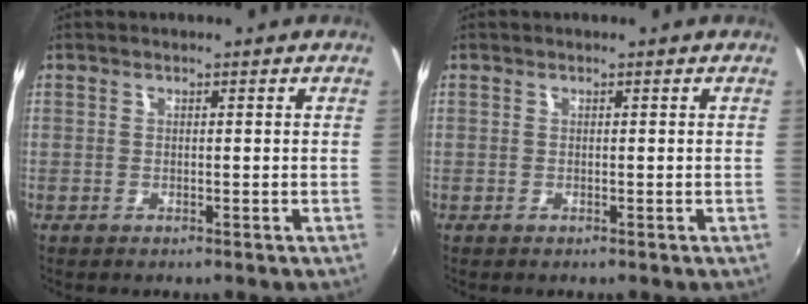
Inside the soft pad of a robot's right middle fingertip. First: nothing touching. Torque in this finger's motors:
{"motor_torque": [-0.01, 0.00, 0.00, -0.01]}